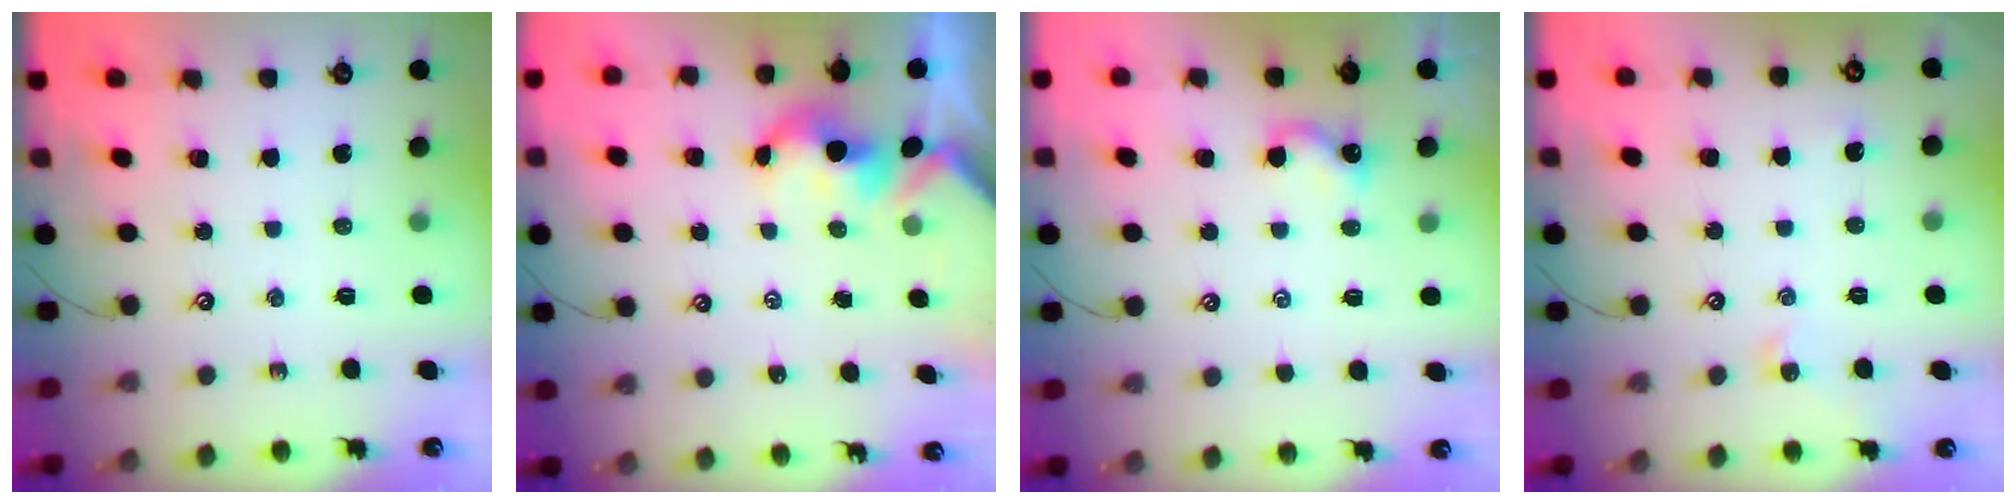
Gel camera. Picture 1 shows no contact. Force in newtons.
{"total": 2.4, "press": 2.4, "slide": 0.3}
{"total": 0.8, "press": 0.7, "slide": 0.3}
{"total": 1.1, "press": 1.0, "slide": 0.4}